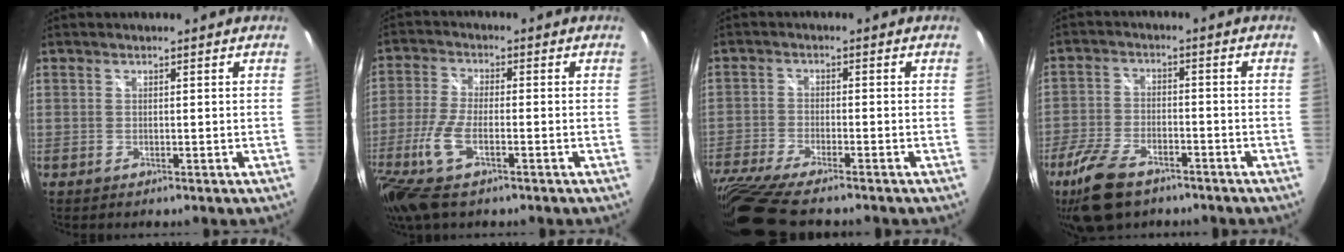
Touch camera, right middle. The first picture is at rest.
{"total": 10.6, "force": [-5.2, 3.7, 8.4], "torque": [-0.194, -0.019, -0.103]}
{"total": 13.3, "force": [-11.1, 1.7, 7.1], "torque": [-0.167, -0.051, -0.201]}
{"total": 11.3, "force": [-7.7, 5.4, 6.2], "torque": [-0.155, -0.015, -0.145]}